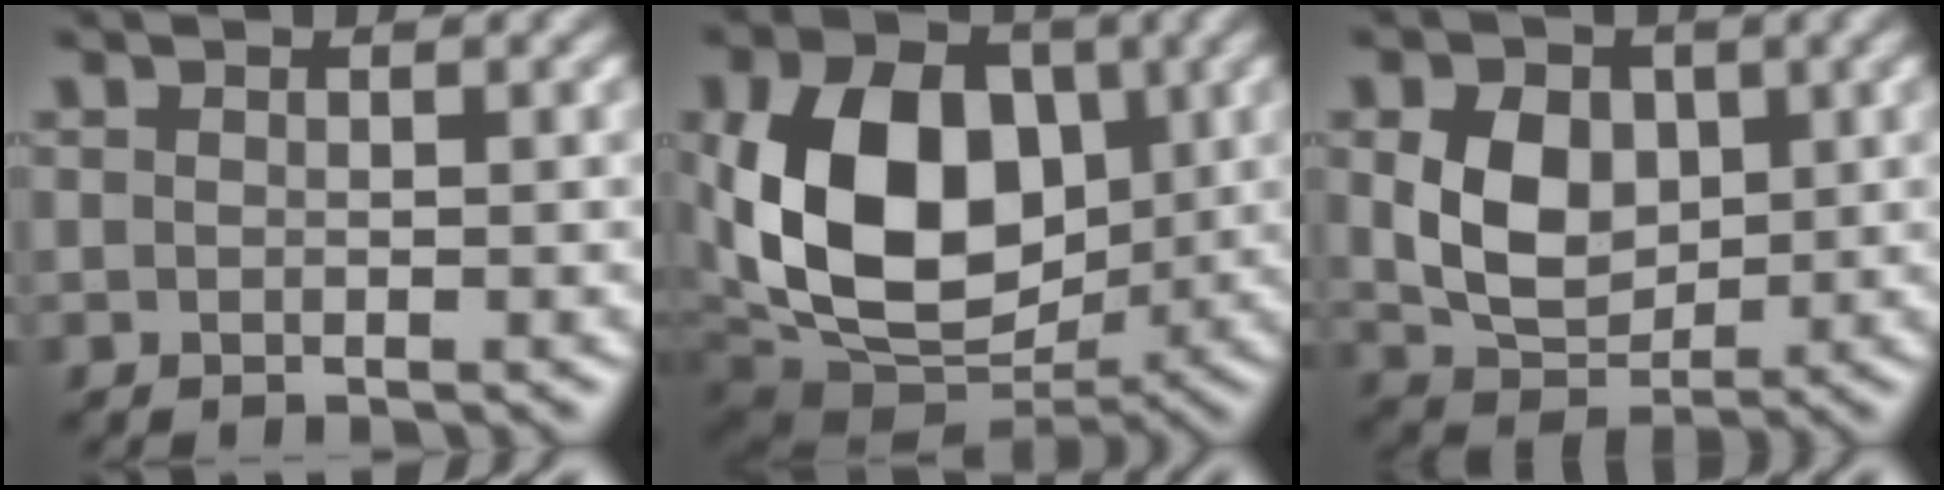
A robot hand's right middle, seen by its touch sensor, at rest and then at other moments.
{"total": 13.2, "force": [1.0, 9.1, 9.6], "torque": [-0.180, -0.001, 0.014]}
{"total": 5.6, "force": [0.9, 4.1, 3.7], "torque": [-0.078, -0.005, 0.018]}